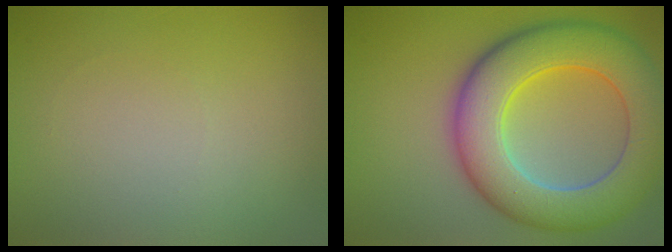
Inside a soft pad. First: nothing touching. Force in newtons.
{"total": 10.6, "press": 10.6, "slide": 0.2}